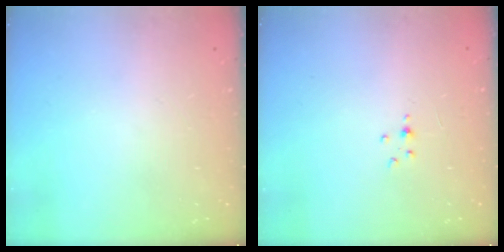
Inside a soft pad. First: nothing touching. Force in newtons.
{"total": 1.5, "press": 1.5, "slide": 0.2}